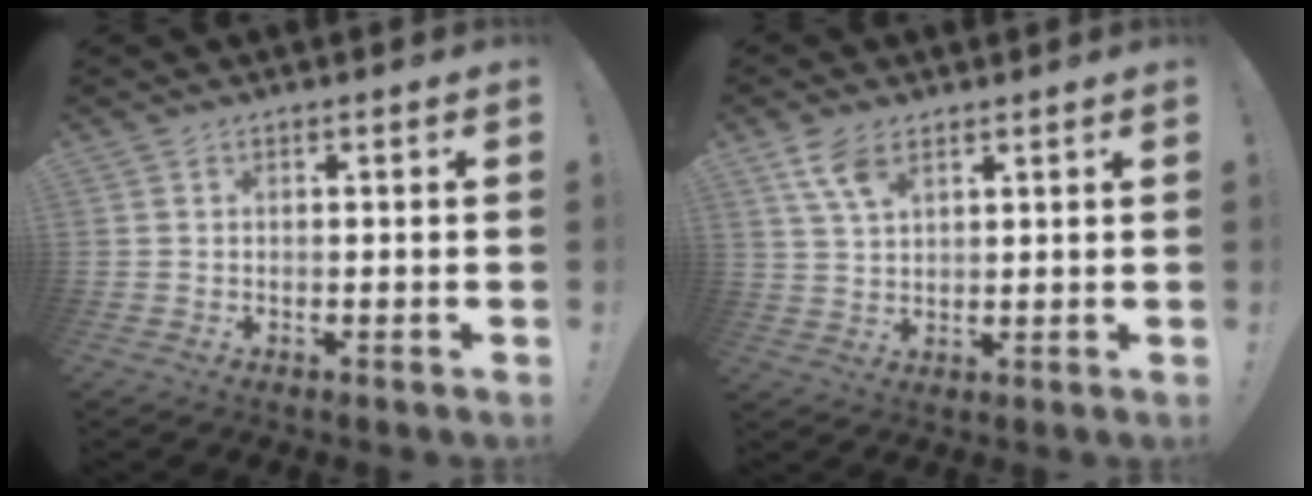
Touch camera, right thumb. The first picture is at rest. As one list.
[{"total": 7.6, "force": [4.6, 4.1, 4.3], "torque": [-0.085, -0.014, 0.090]}]